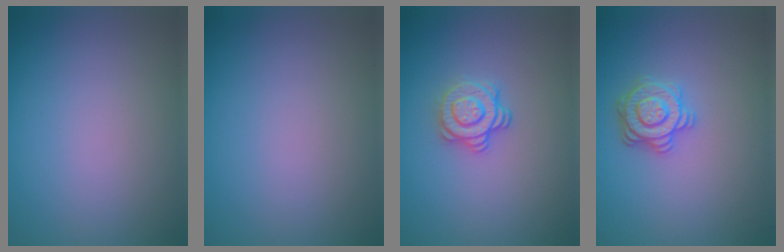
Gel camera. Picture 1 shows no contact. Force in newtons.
{"total": 0.0}
{"total": 3.0, "press": 2.6, "slide": 1.4}
{"total": 2.9, "press": 2.8, "slide": 0.6}